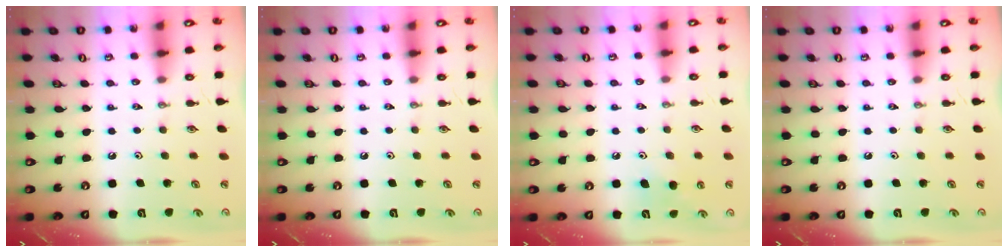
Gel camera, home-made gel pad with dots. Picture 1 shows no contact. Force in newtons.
{"total": 0.0}
{"total": 8.1, "press": 8.1, "slide": 0.9}
{"total": 0.0}